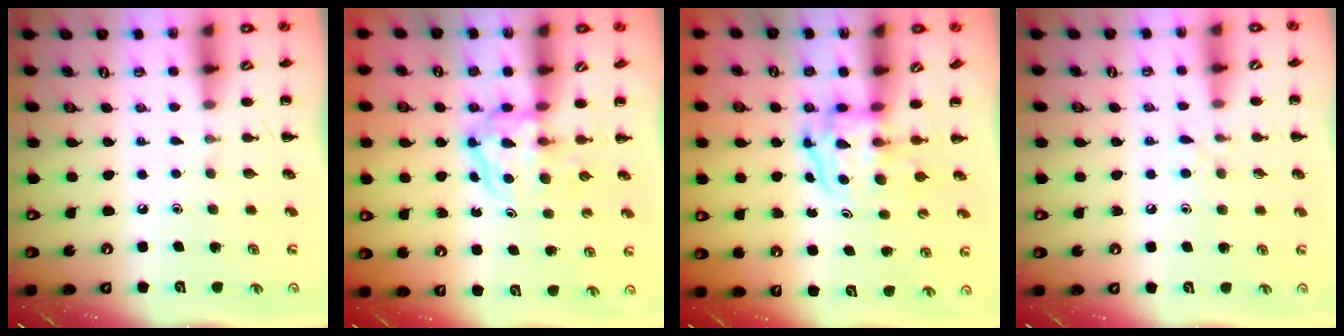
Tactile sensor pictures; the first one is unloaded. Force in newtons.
{"total": 3.8, "press": 3.7, "slide": 0.4}
{"total": 3.9, "press": 3.8, "slide": 0.6}
{"total": 6.7, "press": 6.2, "slide": 2.5}